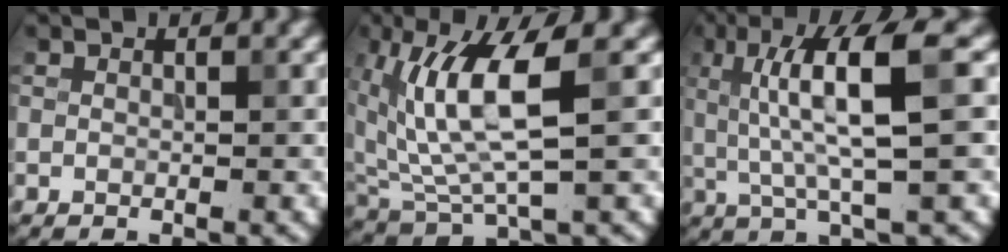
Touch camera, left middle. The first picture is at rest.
{"total": 7.8, "force": [1.8, 2.5, 7.2], "torque": [-0.156, -0.002, 0.036]}
{"total": 7.6, "force": [1.4, 1.3, 7.4], "torque": [-0.131, 0.006, 0.026]}